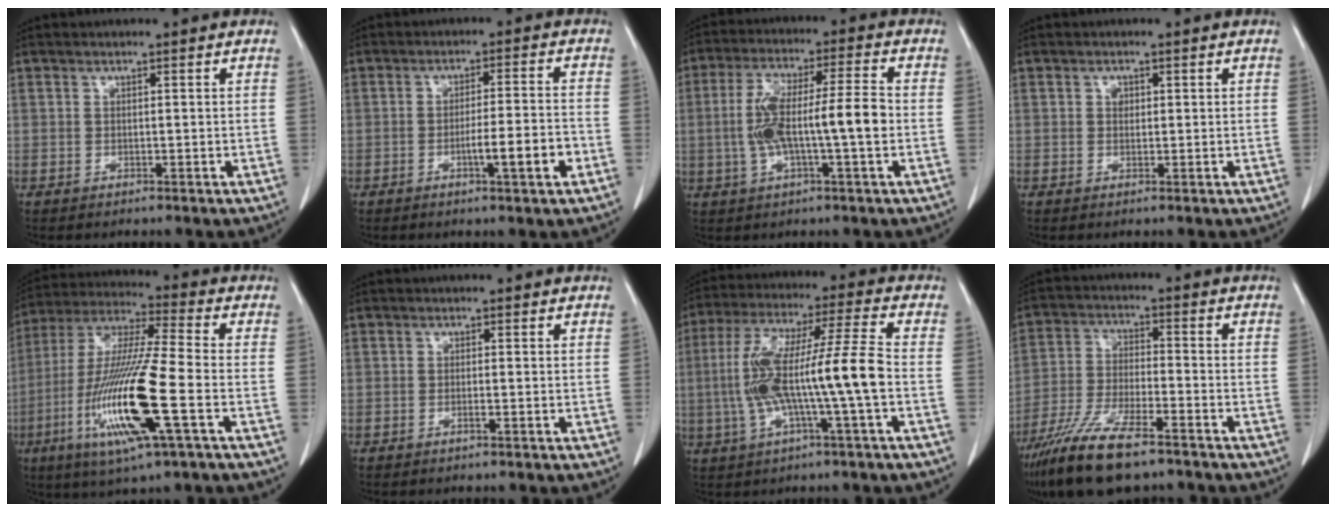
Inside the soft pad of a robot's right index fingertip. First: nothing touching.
{"total": 6.5, "force": [-2.6, 0.1, 5.9], "torque": [-0.091, 0.000, -0.037]}
{"total": 11.1, "force": [-1.3, 1.3, 11.0], "torque": [-0.212, 0.020, -0.023]}
{"total": 1.1, "force": [0.3, 0.8, 0.6], "torque": [-0.008, 0.002, 0.003]}
{"total": 18.1, "force": [-5.5, 0.9, 17.2], "torque": [-0.362, -0.020, -0.102]}
{"total": 0.7, "force": [-0.3, -0.1, 0.6], "torque": [-0.015, 0.002, -0.003]}
{"total": 14.1, "force": [-2.1, 0.1, 13.9], "torque": [-0.280, 0.021, -0.040]}
{"total": 13.4, "force": [-9.9, 2.8, 8.7], "torque": [-0.174, -0.032, -0.179]}